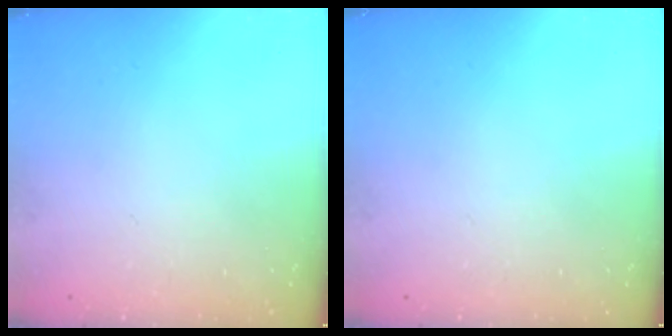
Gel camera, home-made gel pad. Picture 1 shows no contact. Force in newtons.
{"total": 0.0}